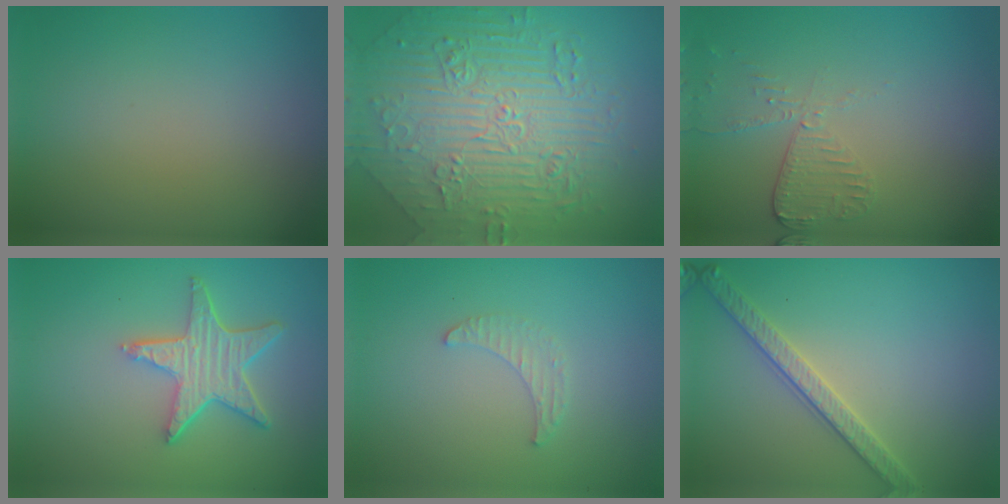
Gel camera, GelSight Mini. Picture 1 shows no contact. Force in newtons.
{"total": 6.9, "press": 6.0, "slide": 3.5}
{"total": 2.7, "press": 2.4, "slide": 1.2}
{"total": 5.1, "press": 4.1, "slide": 3.1}
{"total": 1.3, "press": 1.3, "slide": 0.4}
{"total": 2.8, "press": 2.8, "slide": 0.7}